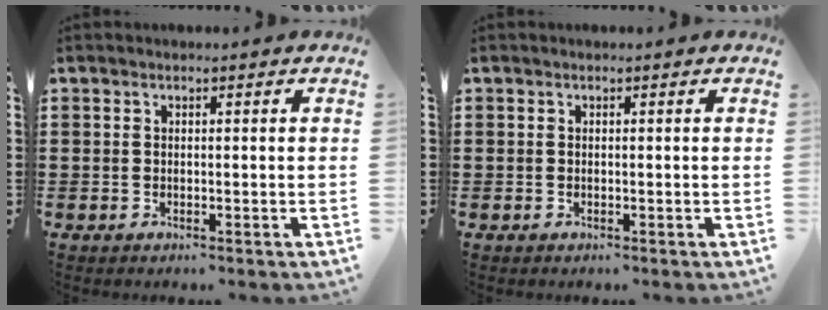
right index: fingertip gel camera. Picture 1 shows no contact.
{"total": 0.0}